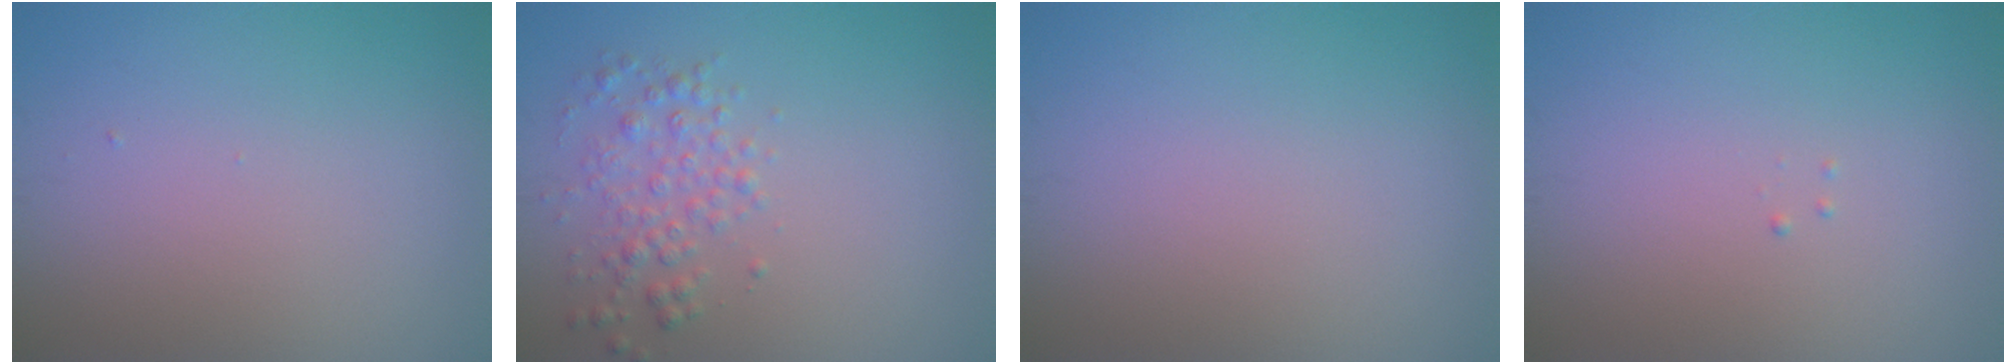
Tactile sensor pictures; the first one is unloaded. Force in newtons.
{"total": 2.5, "press": 2.5, "slide": 0.1}
{"total": 0.0}
{"total": 0.0}